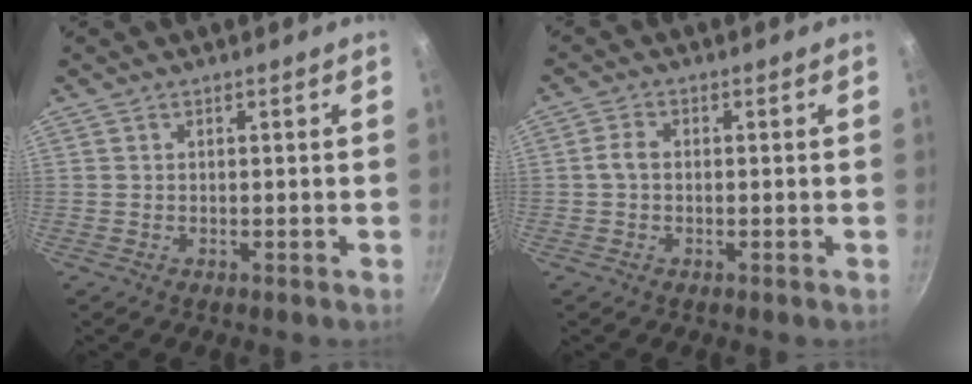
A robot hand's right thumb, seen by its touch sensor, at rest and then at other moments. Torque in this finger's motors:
{"motor_torque": [0.47, 0.78, 0.44, -0.27, -0.02]}